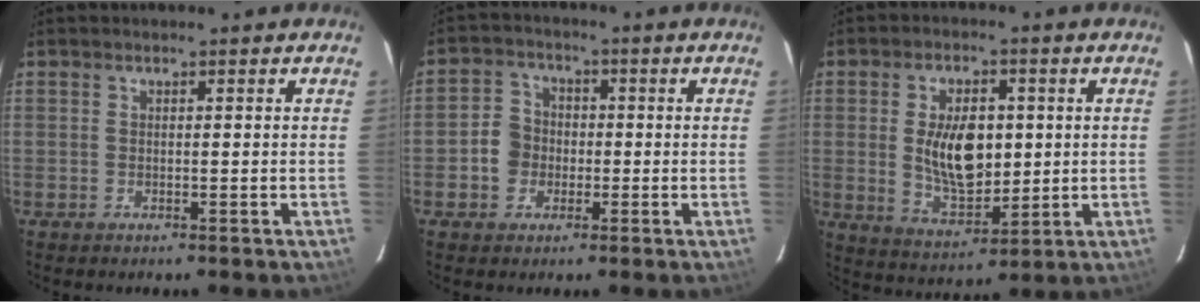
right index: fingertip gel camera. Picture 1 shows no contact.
{"total": 5.6, "force": [-1.4, 5.2, 1.8], "torque": [-0.039, 0.017, -0.023]}
{"total": 11.8, "force": [1.0, 6.4, 9.8], "torque": [-0.177, -0.001, 0.028]}